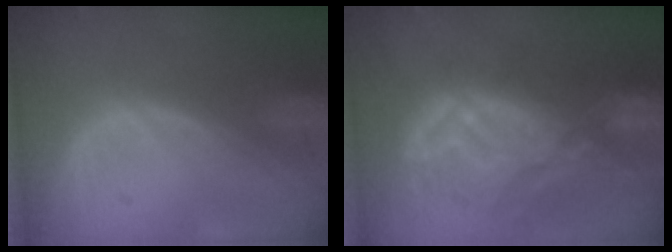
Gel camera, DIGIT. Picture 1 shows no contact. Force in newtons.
{"total": 11.6, "press": 10.7, "slide": 4.6}